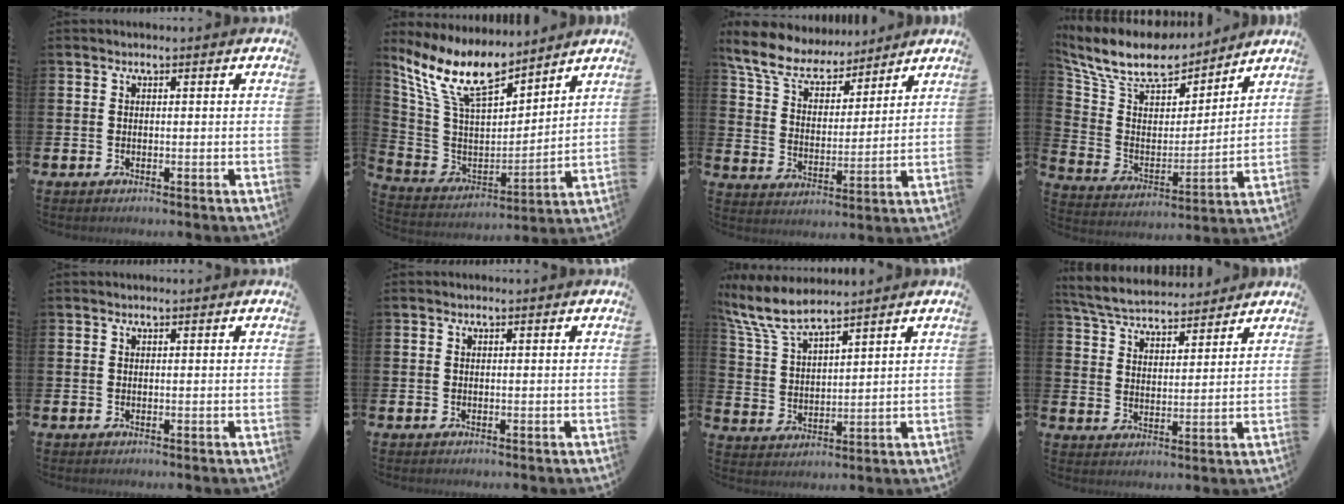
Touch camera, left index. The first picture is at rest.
{"total": 11.4, "force": [9.3, 3.7, 5.4], "torque": [-0.154, -0.053, 0.167]}
{"total": 8.4, "force": [7.6, 2.7, 2.2], "torque": [-0.088, -0.047, 0.140]}
{"total": 11.7, "force": [10.3, 4.0, 3.9], "torque": [-0.119, -0.066, 0.178]}
{"total": 0.0}
{"total": 0.0}
{"total": 7.5, "force": [6.9, 1.2, 2.8], "torque": [-0.082, -0.025, 0.125]}
{"total": 5.9, "force": [5.8, 1.1, 0.8], "torque": [-0.041, -0.032, 0.103]}